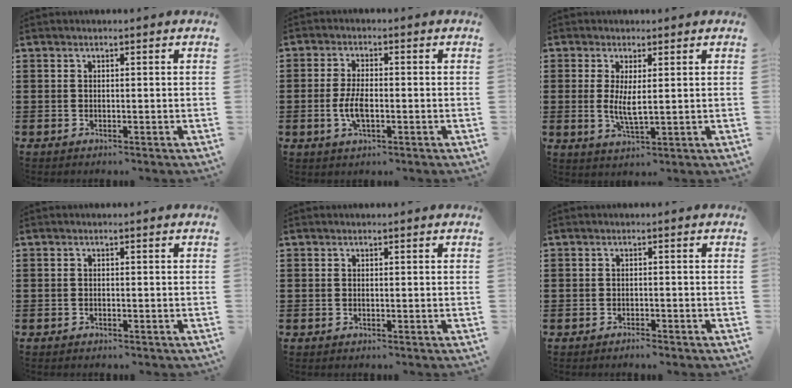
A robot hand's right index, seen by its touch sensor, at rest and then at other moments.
{"total": 4.6, "force": [-1.0, 1.6, 4.2], "torque": [-0.095, -0.006, -0.022]}
{"total": 4.0, "force": [0.4, 1.0, 3.9], "torque": [-0.066, -0.005, 0.007]}
{"total": 0.7, "force": [-0.7, 0.1, 0.2], "torque": [-0.005, -0.002, -0.014]}
{"total": 0.0}
{"total": 1.1, "force": [-1.1, 0.1, 0.2], "torque": [-0.008, 0.001, -0.023]}